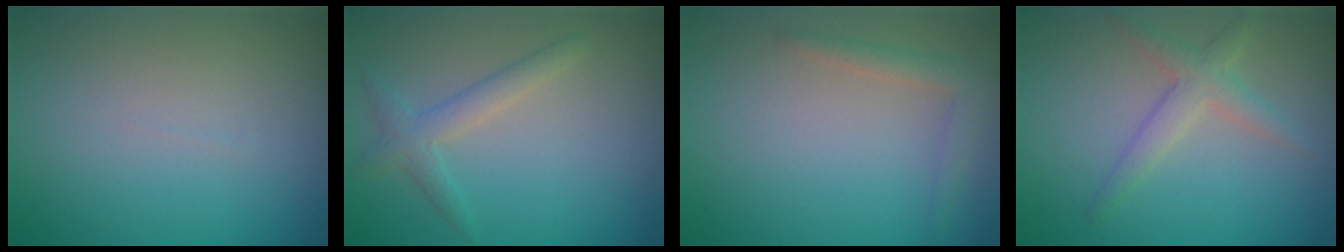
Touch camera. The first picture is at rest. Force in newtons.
{"total": 2.2, "press": 2.2, "slide": 0.1}
{"total": 1.8, "press": 1.8, "slide": 0.2}
{"total": 2.5, "press": 2.5, "slide": 0.2}